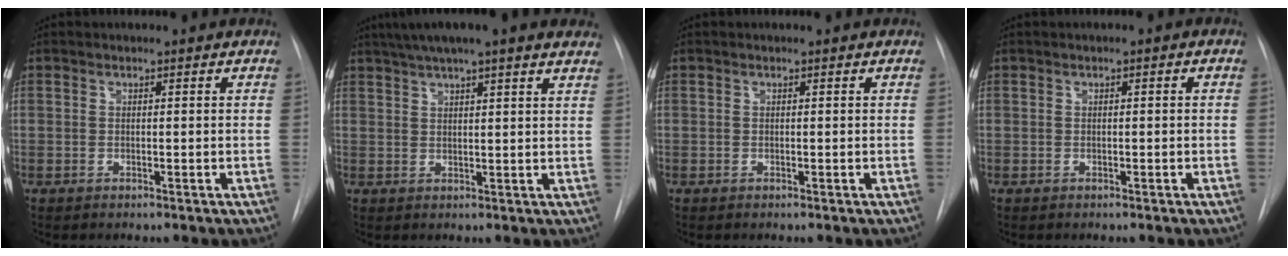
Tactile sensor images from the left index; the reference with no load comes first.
{"total": 14.5, "force": [11.5, 1.5, 8.8], "torque": [-0.142, 0.046, 0.149]}
{"total": 0.0}
{"total": 0.6, "force": [-0.1, 0.3, 0.5], "torque": [-0.008, 0.004, -0.003]}